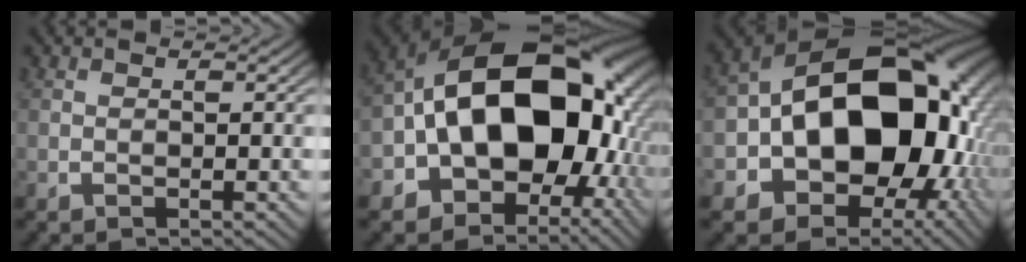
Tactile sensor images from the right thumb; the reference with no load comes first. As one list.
[{"total": 22.5, "force": [-1.1, 15.4, 16.4], "torque": [-0.299, -0.061, 0.003]}, {"total": 24.9, "force": [-1.4, 17.3, 17.9], "torque": [-0.318, -0.072, 0.002]}]